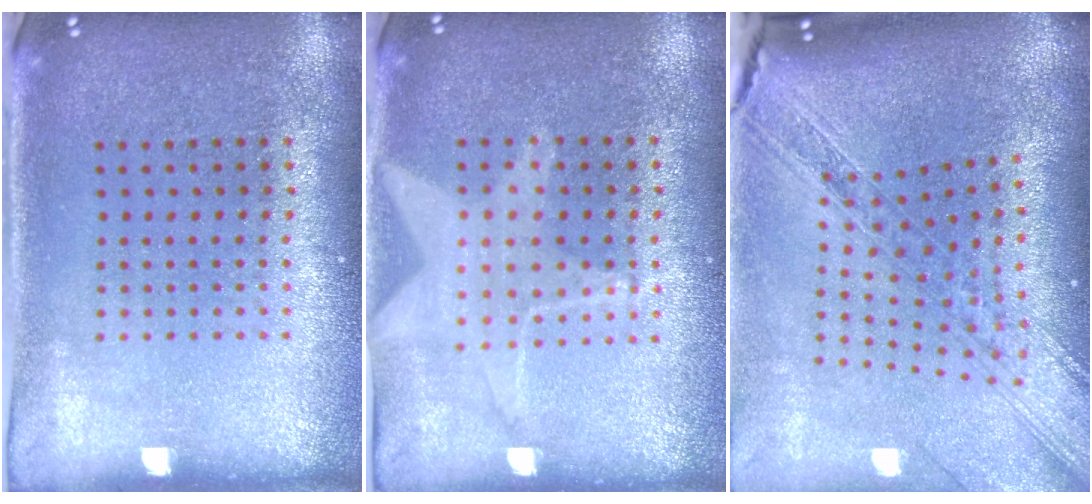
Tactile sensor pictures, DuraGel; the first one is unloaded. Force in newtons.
{"total": 1.4, "press": 1.4, "slide": 0.4}
{"total": 2.8, "press": 2.2, "slide": 1.7}